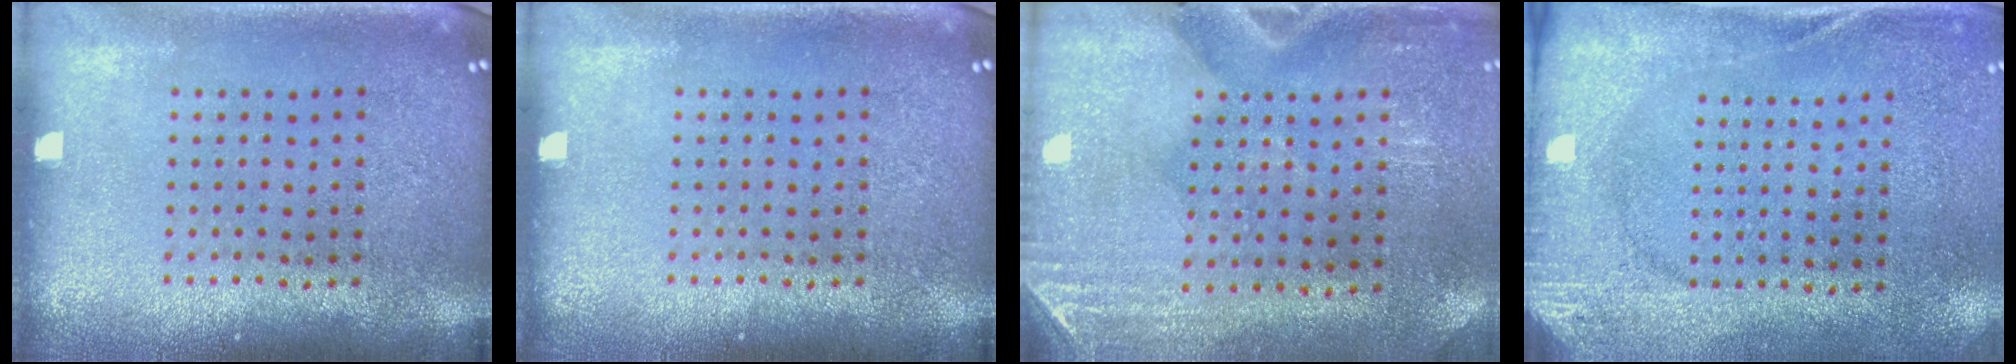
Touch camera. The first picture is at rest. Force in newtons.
{"total": 0.0}
{"total": 2.9, "press": 2.5, "slide": 1.4}
{"total": 2.7, "press": 2.1, "slide": 1.7}